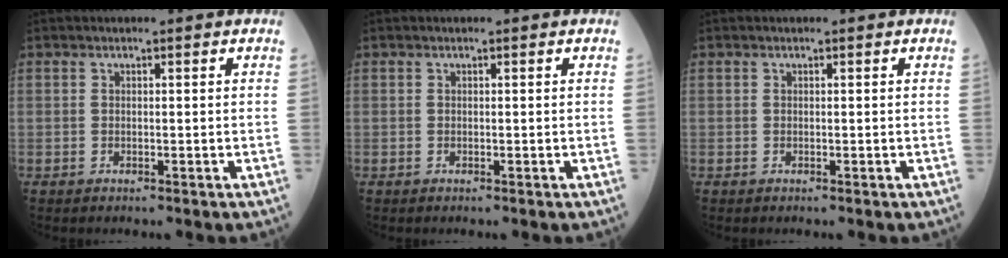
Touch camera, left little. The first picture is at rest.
{"total": 0.0}
{"total": 0.0}